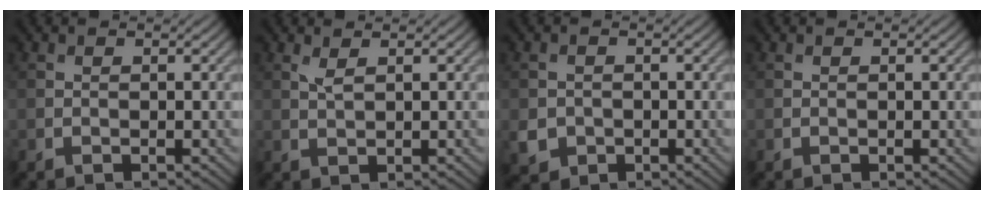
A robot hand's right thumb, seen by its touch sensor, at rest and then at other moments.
{"total": 1.4, "force": [0.8, 0.3, 1.1], "torque": [-0.032, 0.000, 0.020]}
{"total": 3.0, "force": [-1.0, 2.6, 1.0], "torque": [-0.025, -0.011, -0.019]}
{"total": 0.0}